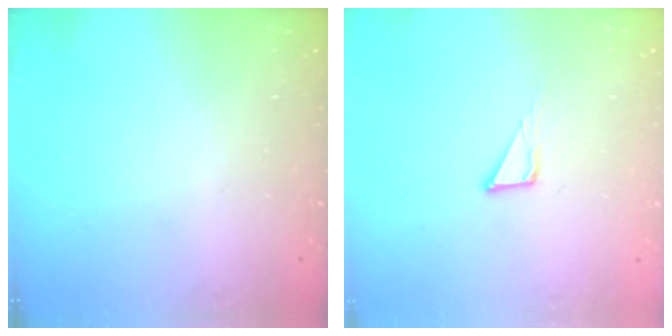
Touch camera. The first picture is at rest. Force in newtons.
{"total": 3.9, "press": 3.9, "slide": 0.3}